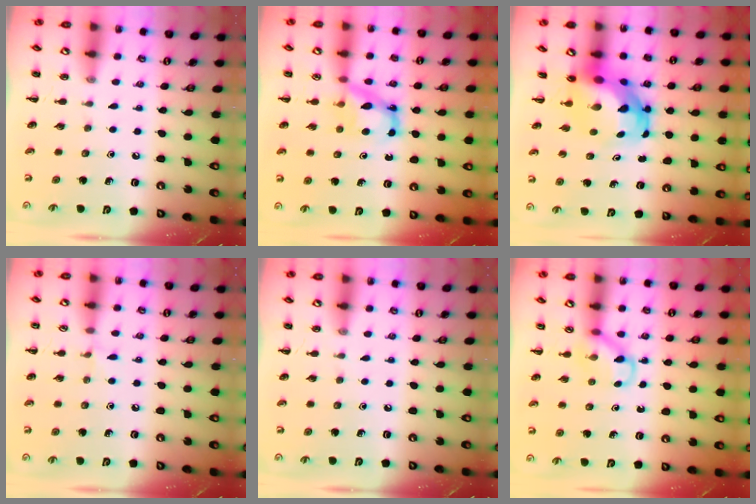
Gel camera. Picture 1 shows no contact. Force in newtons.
{"total": 6.3, "press": 6.3, "slide": 0.5}
{"total": 6.2, "press": 5.9, "slide": 1.6}
{"total": 3.9, "press": 3.6, "slide": 1.4}
{"total": 0.0}
{"total": 5.3, "press": 5.3, "slide": 0.9}